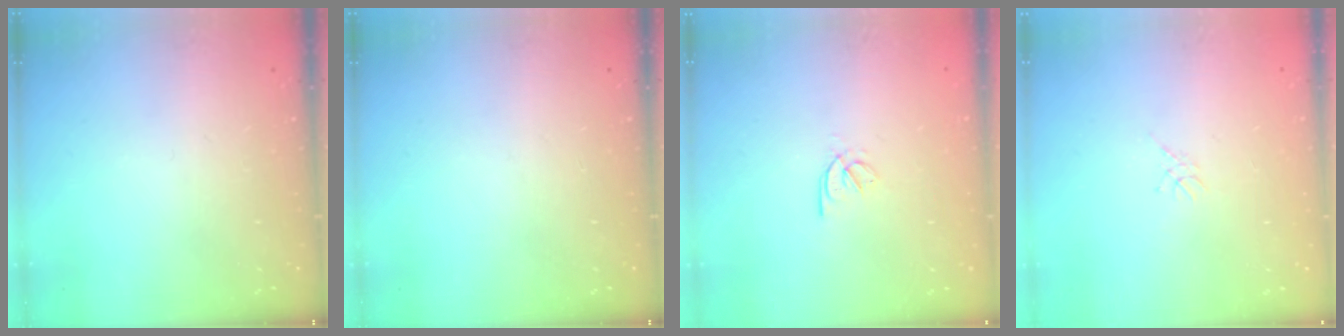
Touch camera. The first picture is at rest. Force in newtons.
{"total": 0.0}
{"total": 2.5, "press": 2.4, "slide": 0.5}
{"total": 1.1, "press": 1.1, "slide": 0.3}